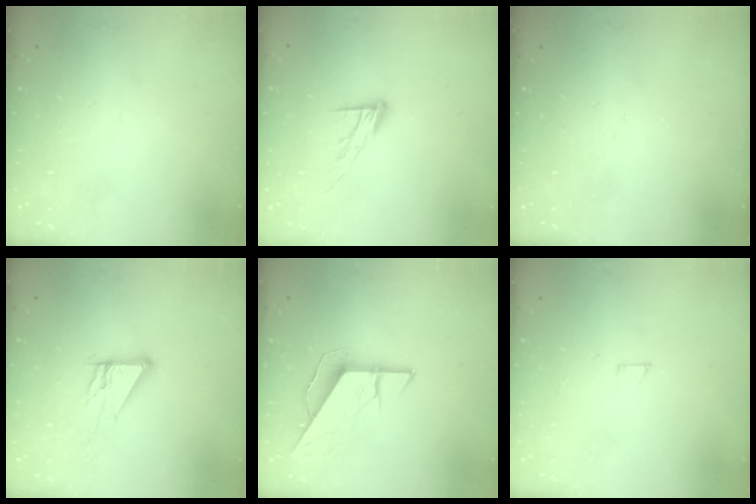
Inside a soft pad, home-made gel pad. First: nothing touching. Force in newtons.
{"total": 9.8, "press": 9.8, "slide": 0.6}
{"total": 0.0}
{"total": 10.3, "press": 10.2, "slide": 1.0}
{"total": 8.3, "press": 8.3, "slide": 0.7}
{"total": 2.0, "press": 2.0, "slide": 0.0}